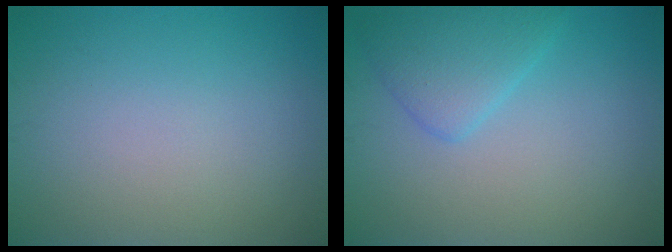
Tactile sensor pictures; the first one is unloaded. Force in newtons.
{"total": 2.3, "press": 2.3, "slide": 0.0}